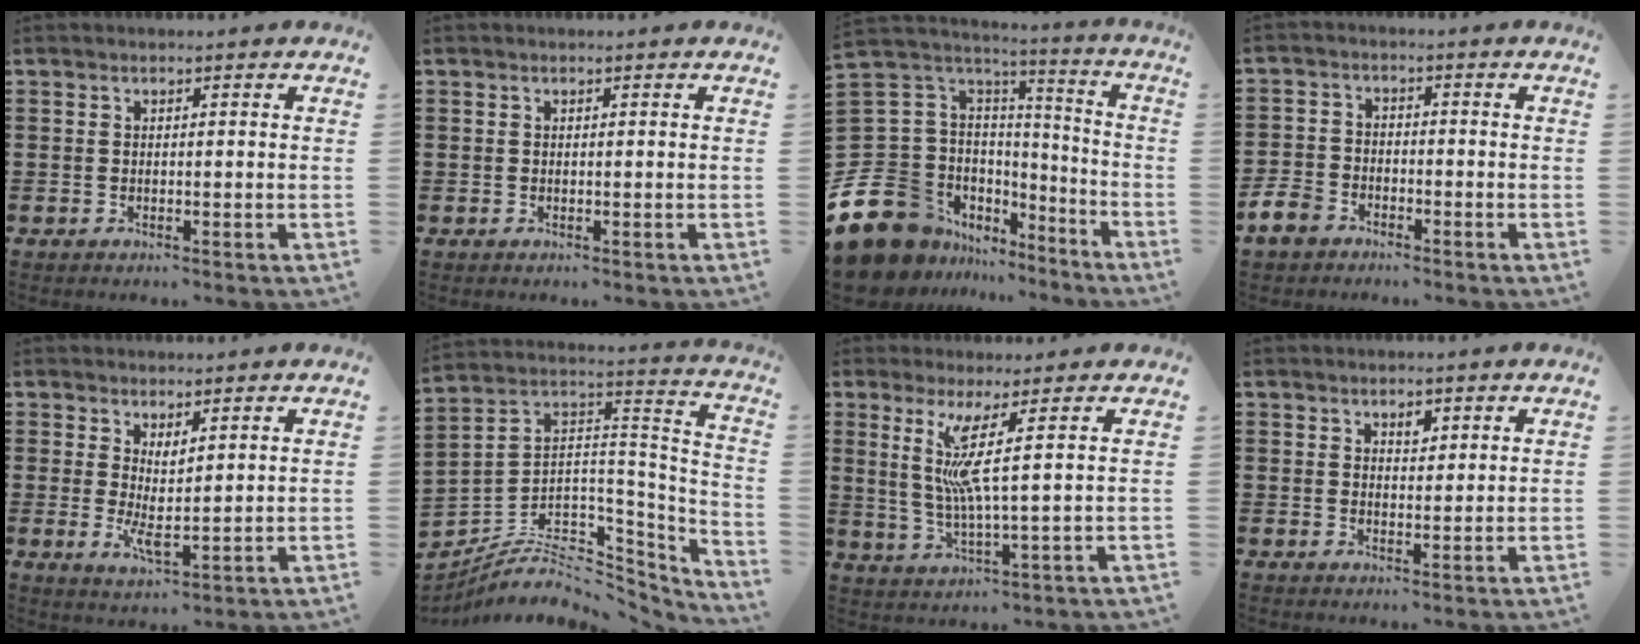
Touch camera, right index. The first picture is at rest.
{"total": 0.0}
{"total": 15.6, "force": [-9.3, 11.2, 5.7], "torque": [-0.164, -0.003, -0.155]}
{"total": 4.3, "force": [-3.4, 2.2, 1.5], "torque": [-0.056, -0.001, -0.076]}
{"total": 3.7, "force": [0.7, 1.1, 3.4], "torque": [-0.073, -0.009, 0.013]}
{"total": 7.5, "force": [-5.1, 4.2, 3.5], "torque": [-0.075, -0.001, -0.093]}
{"total": 7.1, "force": [2.4, -0.1, 6.7], "torque": [-0.148, -0.017, 0.036]}
{"total": 1.9, "force": [1.2, 1.0, 1.1], "torque": [-0.008, -0.003, 0.019]}